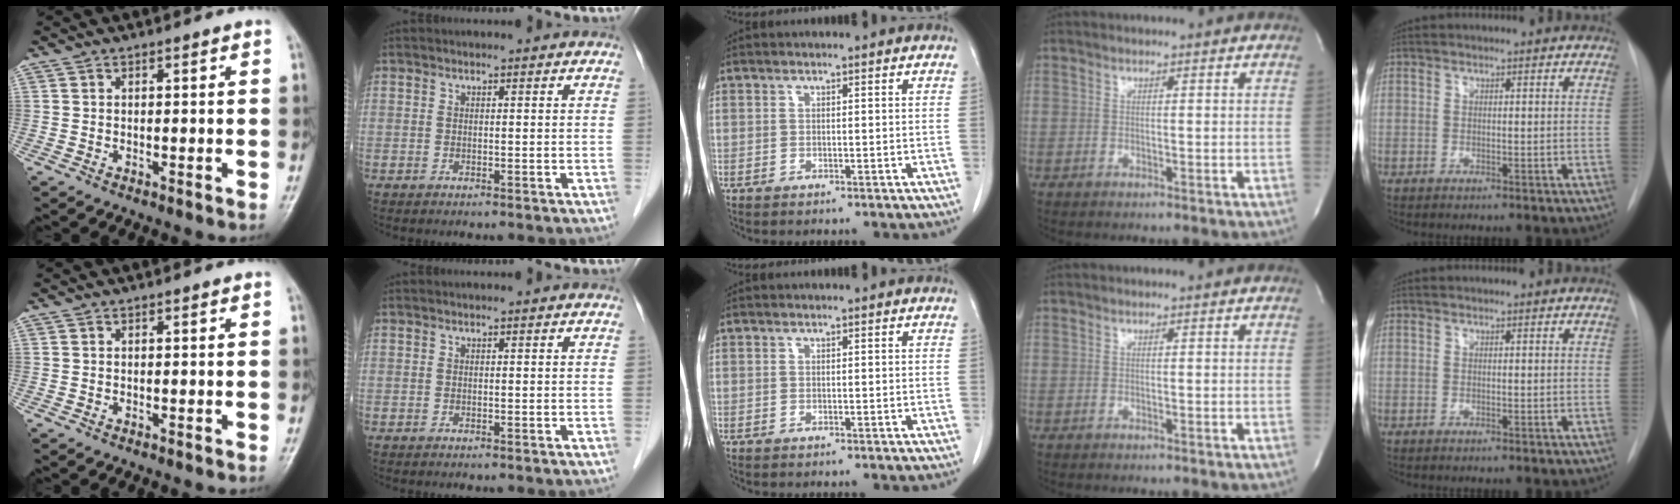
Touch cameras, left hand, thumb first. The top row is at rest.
{}